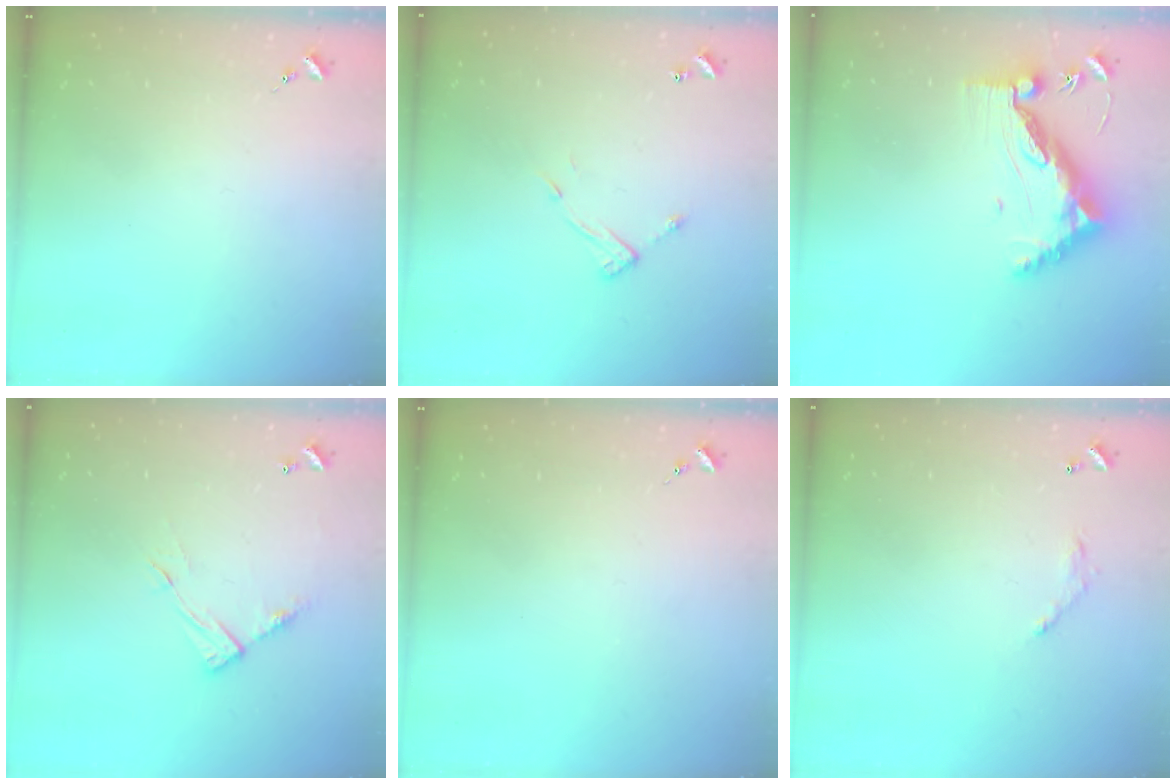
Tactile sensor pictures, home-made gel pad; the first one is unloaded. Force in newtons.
{"total": 7.9, "press": 7.9, "slide": 0.3}
{"total": 13.4, "press": 13.3, "slide": 1.4}
{"total": 10.0, "press": 10.0, "slide": 0.5}
{"total": 0.0}
{"total": 6.2, "press": 6.2, "slide": 0.4}